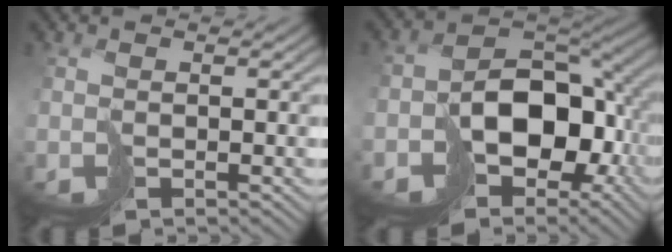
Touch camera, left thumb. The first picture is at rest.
{"total": 12.2, "force": [-3.9, 8.6, 7.8], "torque": [-0.106, -0.027, -0.063]}